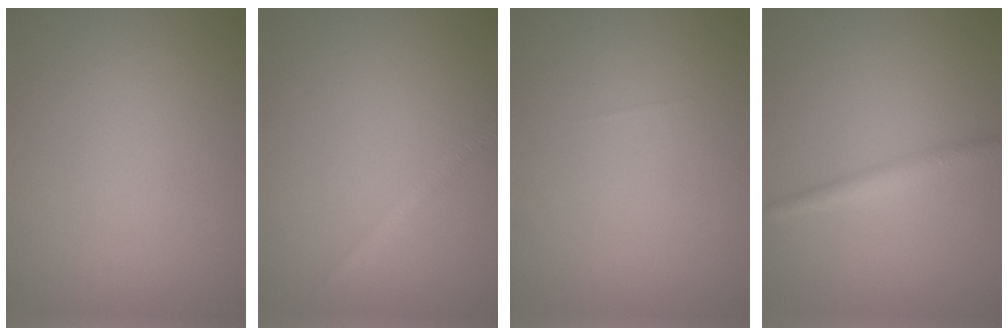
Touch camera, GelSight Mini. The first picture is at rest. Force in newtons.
{"total": 1.4, "press": 1.4, "slide": 0.1}
{"total": 0.0}
{"total": 2.1, "press": 2.1, "slide": 0.1}